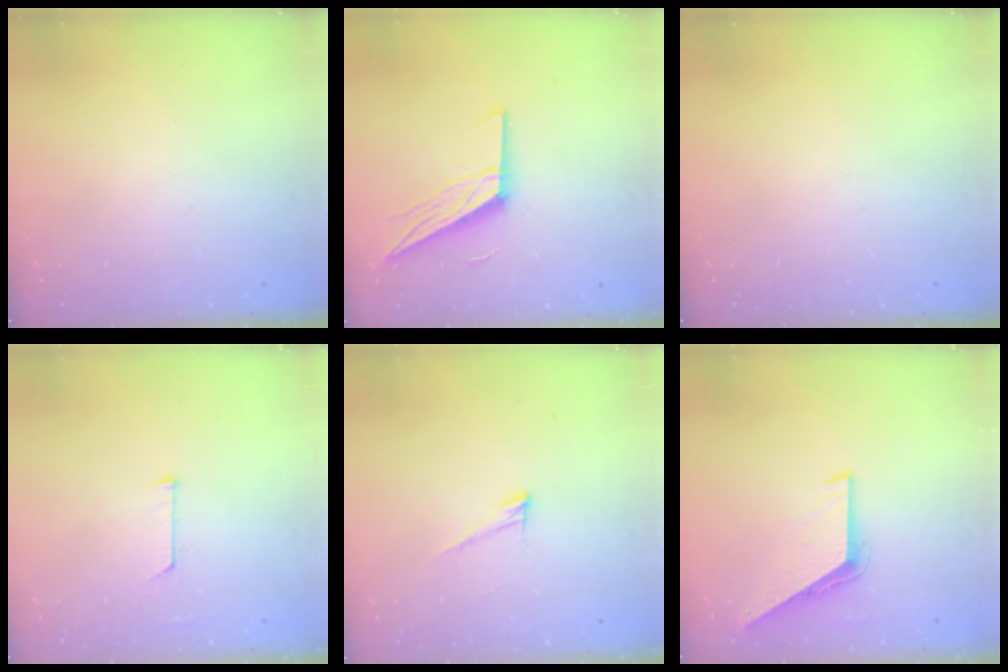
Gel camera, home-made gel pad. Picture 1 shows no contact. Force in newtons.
{"total": 12.7, "press": 12.6, "slide": 1.7}
{"total": 0.0}
{"total": 5.3, "press": 5.3, "slide": 0.4}
{"total": 6.5, "press": 6.5, "slide": 0.4}
{"total": 6.6, "press": 6.6, "slide": 0.4}